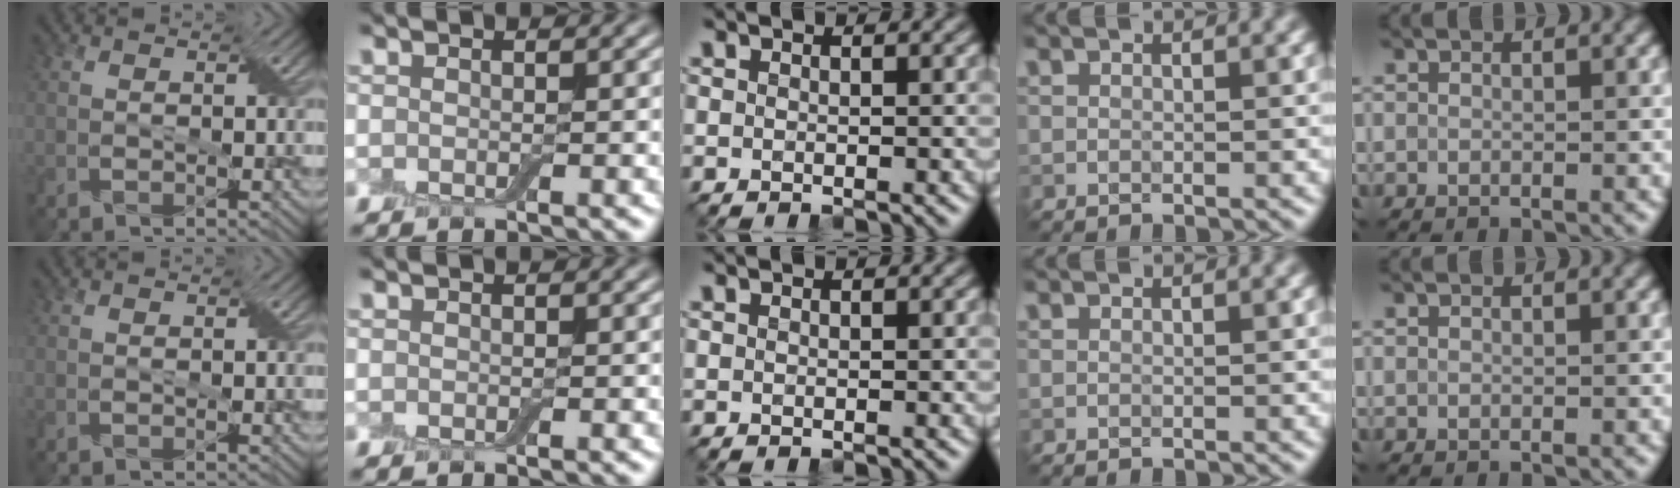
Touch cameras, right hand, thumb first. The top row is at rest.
{}